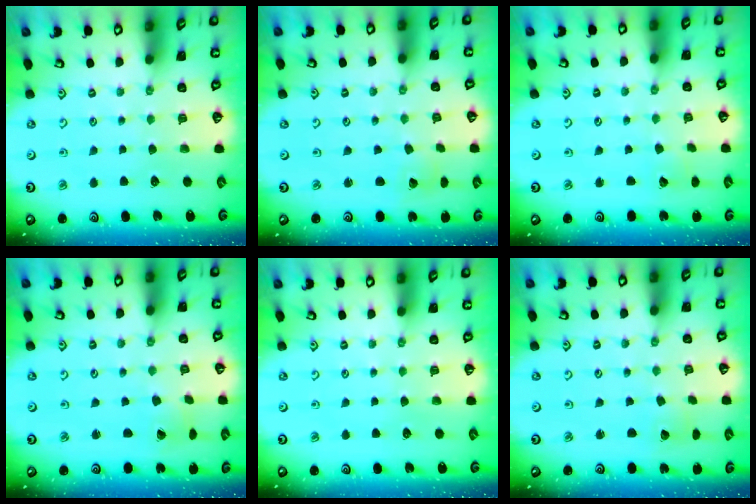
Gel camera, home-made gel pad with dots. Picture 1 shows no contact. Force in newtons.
{"total": 2.3, "press": 2.3, "slide": 0.2}
{"total": 2.1, "press": 2.1, "slide": 0.2}
{"total": 2.4, "press": 2.4, "slide": 0.3}
{"total": 0.0}
{"total": 1.4, "press": 1.4, "slide": 0.1}